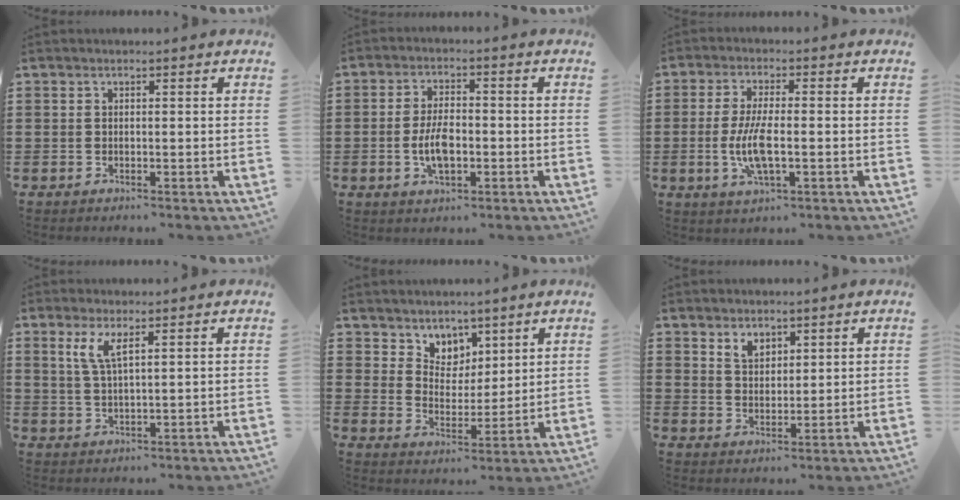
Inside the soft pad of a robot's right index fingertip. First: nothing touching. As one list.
[{"total": 5.9, "force": [-1.1, 2.8, 5.1], "torque": [-0.111, 0.001, -0.025]}, {"total": 7.0, "force": [-1.3, 2.1, 6.5], "torque": [-0.146, -0.009, -0.032]}, {"total": 3.6, "force": [1.8, 0.9, 3.0], "torque": [-0.066, 0.004, 0.031]}, {"total": 5.3, "force": [4.0, 3.5, -0.5], "torque": [-0.021, -0.011, 0.074]}, {"total": 3.3, "force": [2.5, 1.9, 0.8], "torque": [-0.024, 0.005, 0.047]}]